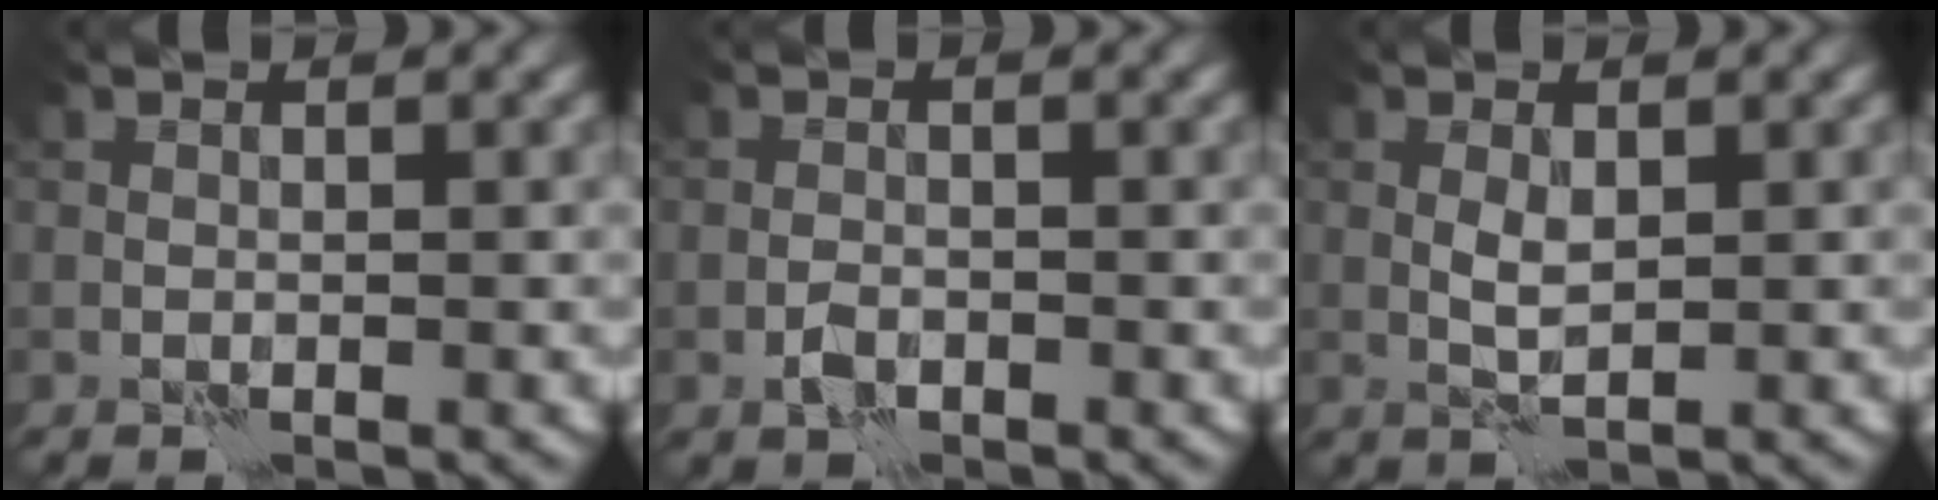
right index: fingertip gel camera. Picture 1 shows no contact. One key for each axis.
{"total": 1.5, "fx": -0.8, "fy": 0.8, "fz": 0.9, "tx": -0.018, "ty": 0.002, "tz": -0.018}
{"total": 1.5, "fx": 0.3, "fy": 0.7, "fz": 1.3, "tx": -0.029, "ty": 0.004, "tz": 0.009}